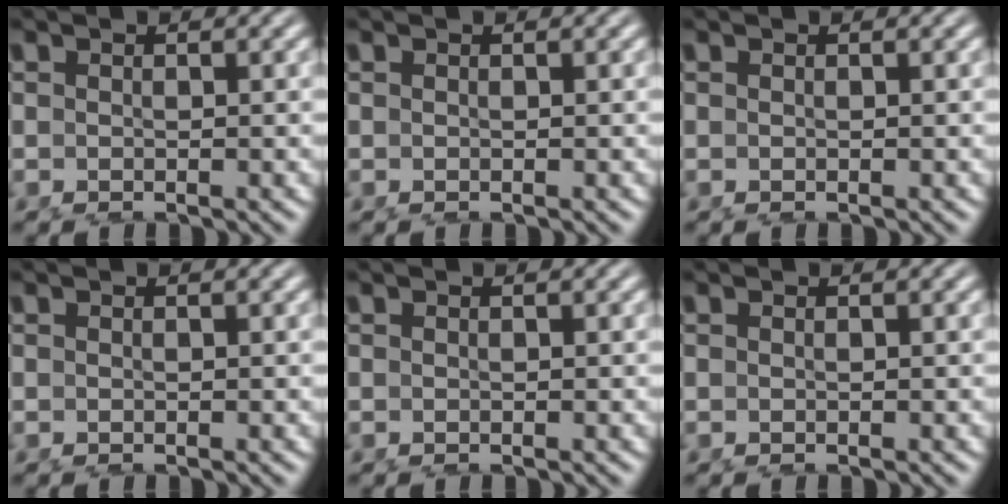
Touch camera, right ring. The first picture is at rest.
{"total": 0.0}
{"total": 0.0}
{"total": 0.0}
{"total": 0.0}
{"total": 0.0}